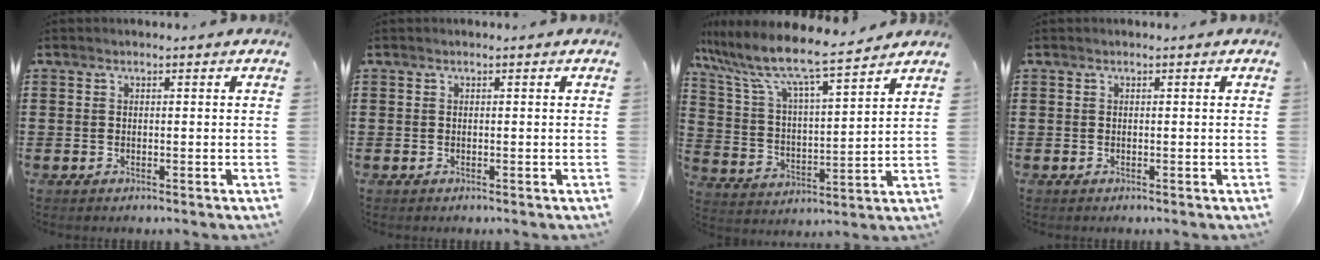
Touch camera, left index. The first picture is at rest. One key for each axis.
{"total": 0.0}
{"total": 8.3, "fx": 7.2, "fy": 0.5, "fz": 4.1, "tx": -0.109, "ty": -0.046, "tz": 0.118}
{"total": 0.0}